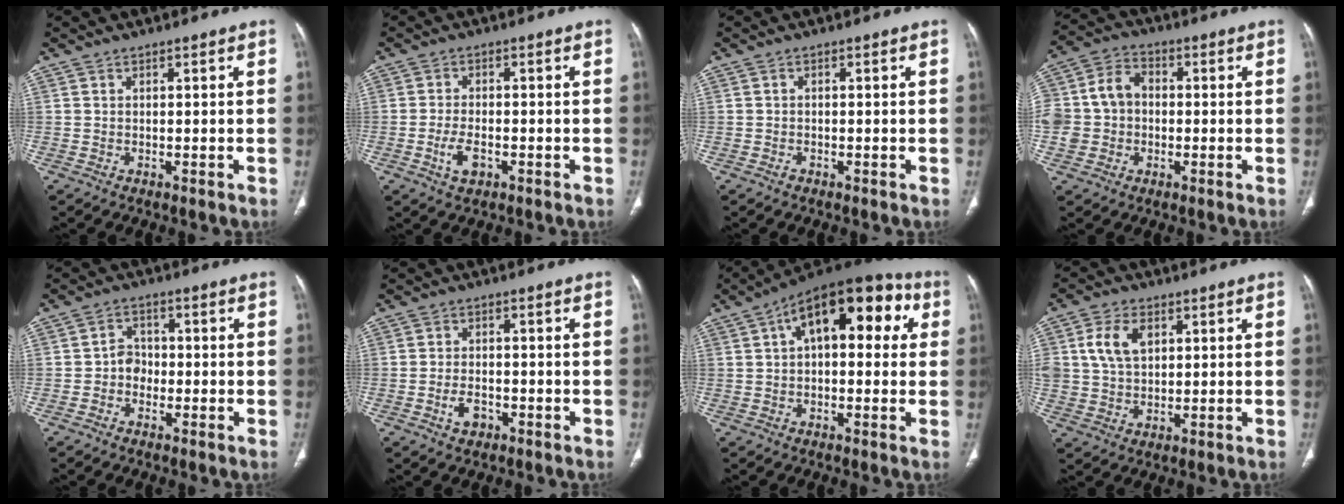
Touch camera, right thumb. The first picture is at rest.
{"total": 4.3, "force": [-1.6, 2.3, 3.2], "torque": [-0.062, 0.008, -0.026]}
{"total": 0.7, "force": [-0.5, 0.5, 0.2], "torque": [-0.003, 0.001, -0.010]}
{"total": 12.0, "force": [-0.6, 10.2, 6.3], "torque": [-0.121, 0.037, -0.016]}
{"total": 3.5, "force": [-1.1, 3.0, 1.4], "torque": [0.000, 0.016, -0.027]}
{"total": 3.6, "force": [-1.7, 2.4, 2.1], "torque": [-0.036, 0.015, -0.025]}
{"total": 18.0, "force": [5.1, 9.2, 14.6], "torque": [-0.170, 0.040, 0.064]}
{"total": 8.0, "force": [2.4, 5.5, 5.2], "torque": [-0.091, -0.002, 0.050]}